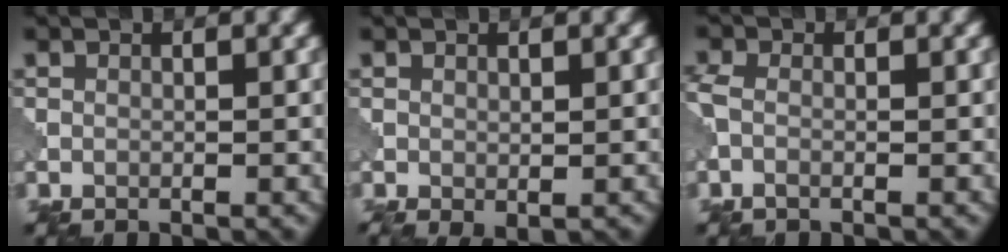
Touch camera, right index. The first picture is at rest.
{"total": 1.2, "force": [-0.3, 0.6, 1.0], "torque": [-0.022, -0.009, -0.001]}
{"total": 1.9, "force": [-0.5, 1.1, 1.5], "torque": [-0.039, 0.000, -0.019]}